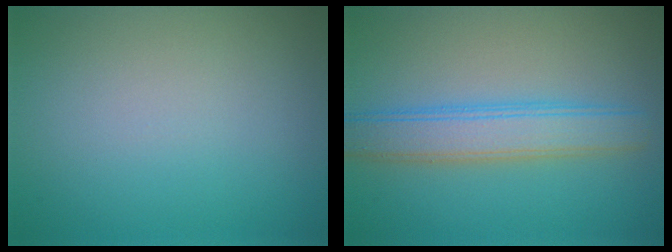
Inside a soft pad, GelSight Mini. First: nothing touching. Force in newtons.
{"total": 4.6, "press": 4.6, "slide": 0.1}